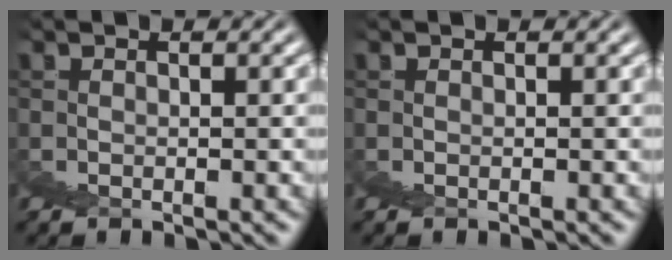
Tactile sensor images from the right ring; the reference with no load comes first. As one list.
[{"total": 0.0}]